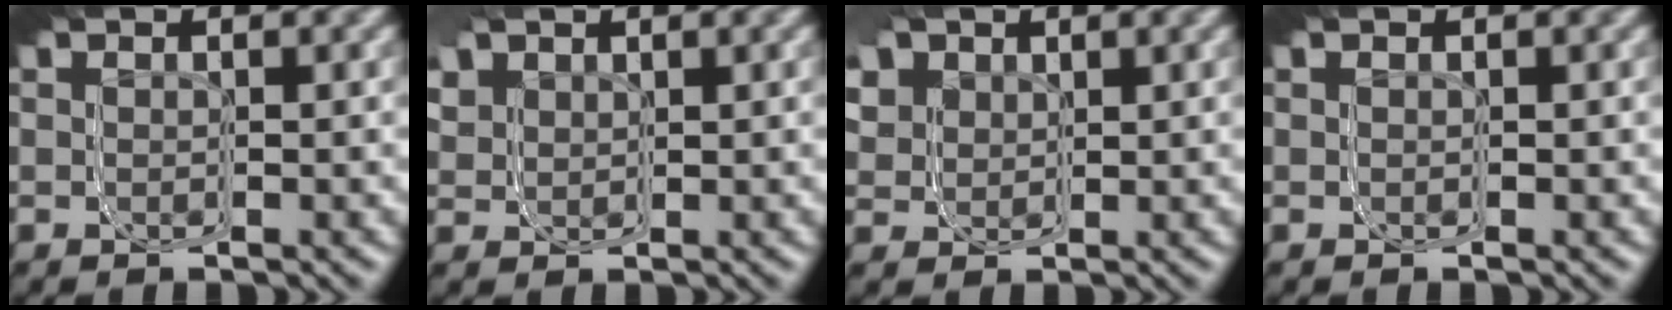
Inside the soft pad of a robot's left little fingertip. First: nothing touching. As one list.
[{"total": 6.1, "force": [2.5, 4.9, 2.7], "torque": [-0.058, 0.013, 0.025]}, {"total": 8.0, "force": [2.8, 6.5, 3.7], "torque": [-0.068, 0.015, 0.025]}, {"total": 0.0}]